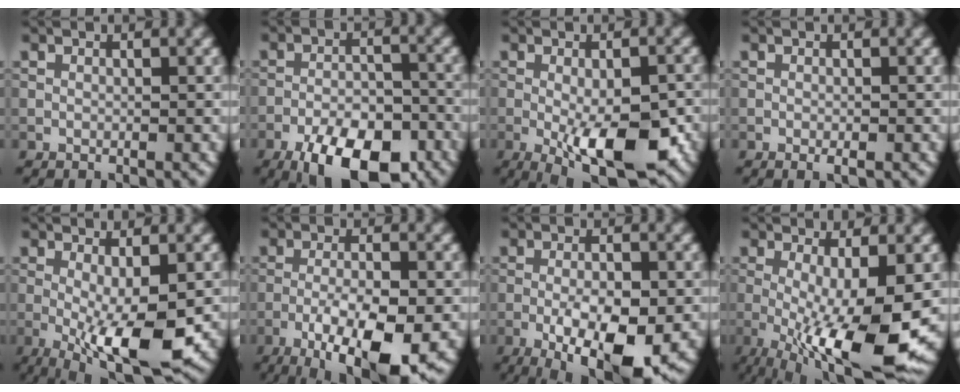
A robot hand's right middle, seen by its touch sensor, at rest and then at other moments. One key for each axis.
{"total": 10.2, "fx": -6.7, "fy": 4.0, "fz": 6.6, "tx": -0.102, "ty": -0.009, "tz": -0.109}
{"total": 9.6, "fx": -3.2, "fy": 3.4, "fz": 8.4, "tx": -0.133, "ty": -0.020, "tz": -0.040}
{"total": 0.9, "fx": -0.4, "fy": 0.2, "fz": 0.8, "tx": -0.012, "ty": -0.004, "tz": -0.005}
{"total": 8.1, "fx": -1.9, "fy": 1.9, "fz": 7.7, "tx": -0.135, "ty": -0.020, "tz": -0.029}
{"total": 10.4, "fx": -5.2, "fy": 3.0, "fz": 8.5, "tx": -0.150, "ty": -0.014, "tz": -0.087}
{"total": 9.6, "fx": -3.7, "fy": 3.4, "fz": 8.1, "tx": -0.133, "ty": -0.009, "tz": -0.057}
{"total": 11.2, "fx": -2.8, "fy": 2.7, "fz": 10.5, "tx": -0.181, "ty": -0.030, "tz": -0.036}